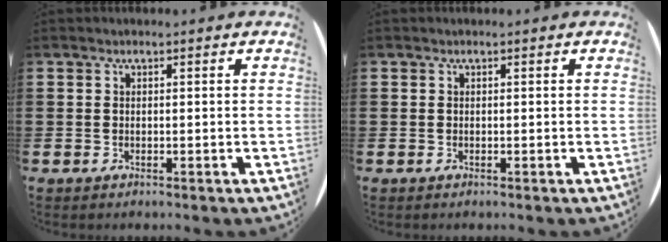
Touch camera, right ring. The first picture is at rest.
{"total": 0.0}